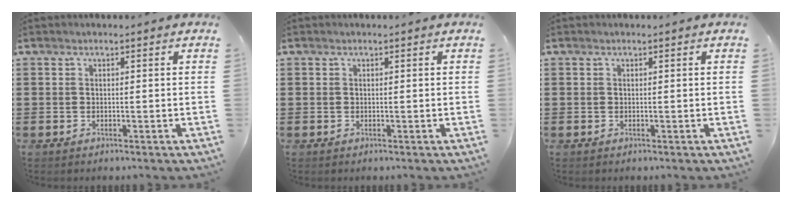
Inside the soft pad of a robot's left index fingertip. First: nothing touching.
{"total": 0.0}
{"total": 0.0}